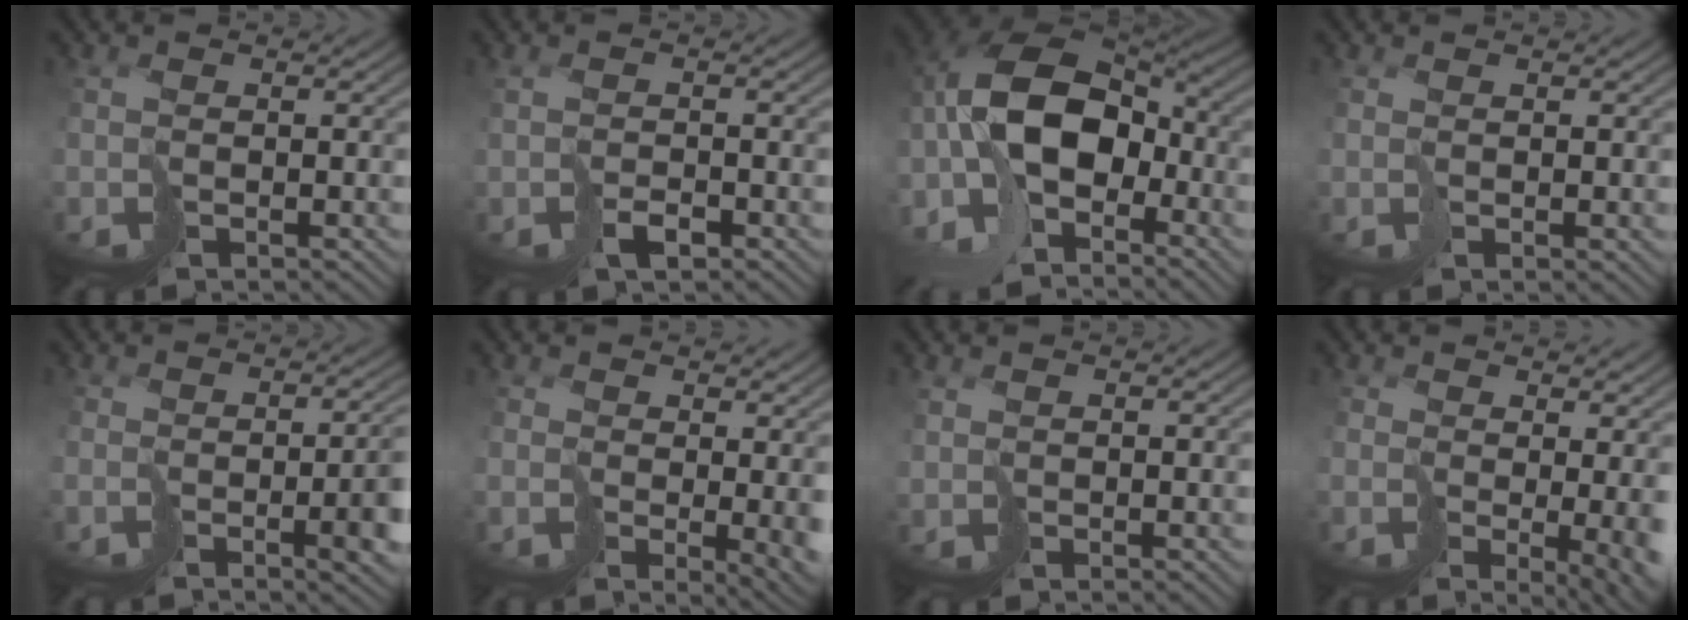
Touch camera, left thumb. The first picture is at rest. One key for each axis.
{"total": 1.3, "fx": -0.7, "fy": 0.4, "fz": 0.9, "tx": -0.019, "ty": -0.002, "tz": -0.010}
{"total": 13.1, "fx": -4.5, "fy": 8.2, "fz": 9.1, "tx": -0.205, "ty": -0.012, "tz": -0.085}
{"total": 0.8, "fx": 0.6, "fy": -0.5, "fz": -0.4, "tx": 0.003, "ty": 0.000, "tz": 0.012}
{"total": 4.6, "fx": -2.2, "fy": 0.6, "fz": 4.0, "tx": -0.045, "ty": -0.008, "tz": -0.027}
{"total": 3.1, "fx": 0.4, "fy": 1.2, "fz": 2.8, "tx": -0.034, "ty": -0.024, "tz": 0.018}
{"total": 1.3, "fx": 1.2, "fy": -0.3, "fz": -0.2, "tx": -0.002, "ty": -0.004, "tz": 0.027}
{"total": 6.4, "fx": -0.3, "fy": 1.9, "fz": 6.2, "tx": -0.097, "ty": -0.029, "tz": 0.019}